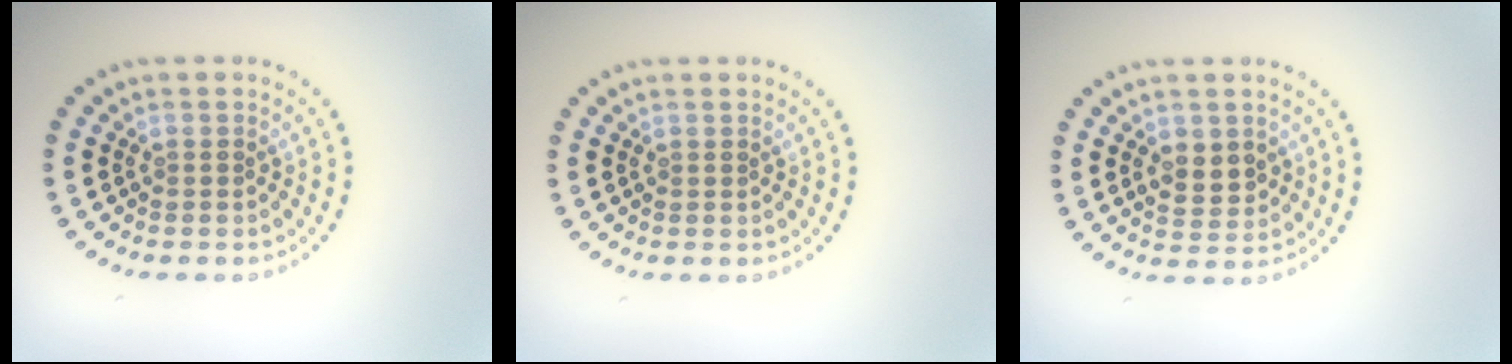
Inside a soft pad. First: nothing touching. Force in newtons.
{"total": 0.0}
{"total": 2.5, "press": 2.5, "slide": 0.4}